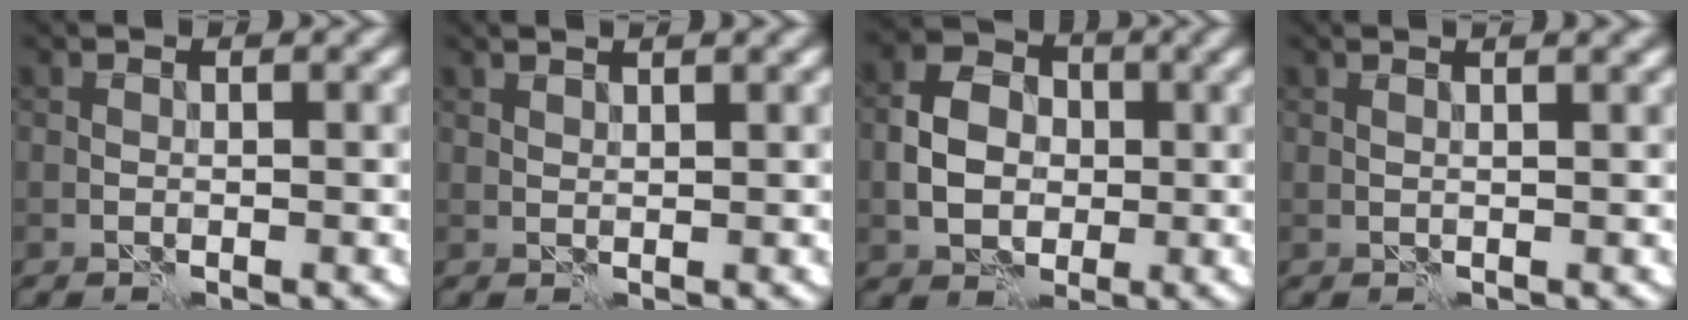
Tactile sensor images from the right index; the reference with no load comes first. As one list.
[{"total": 1.2, "force": [1.1, 0.2, 0.5], "torque": [-0.009, 0.001, 0.016]}, {"total": 4.9, "force": [-0.5, 4.0, 2.9], "torque": [-0.052, 0.005, -0.011]}, {"total": 3.5, "force": [2.1, 1.5, 2.4], "torque": [-0.013, 0.026, -0.001]}]